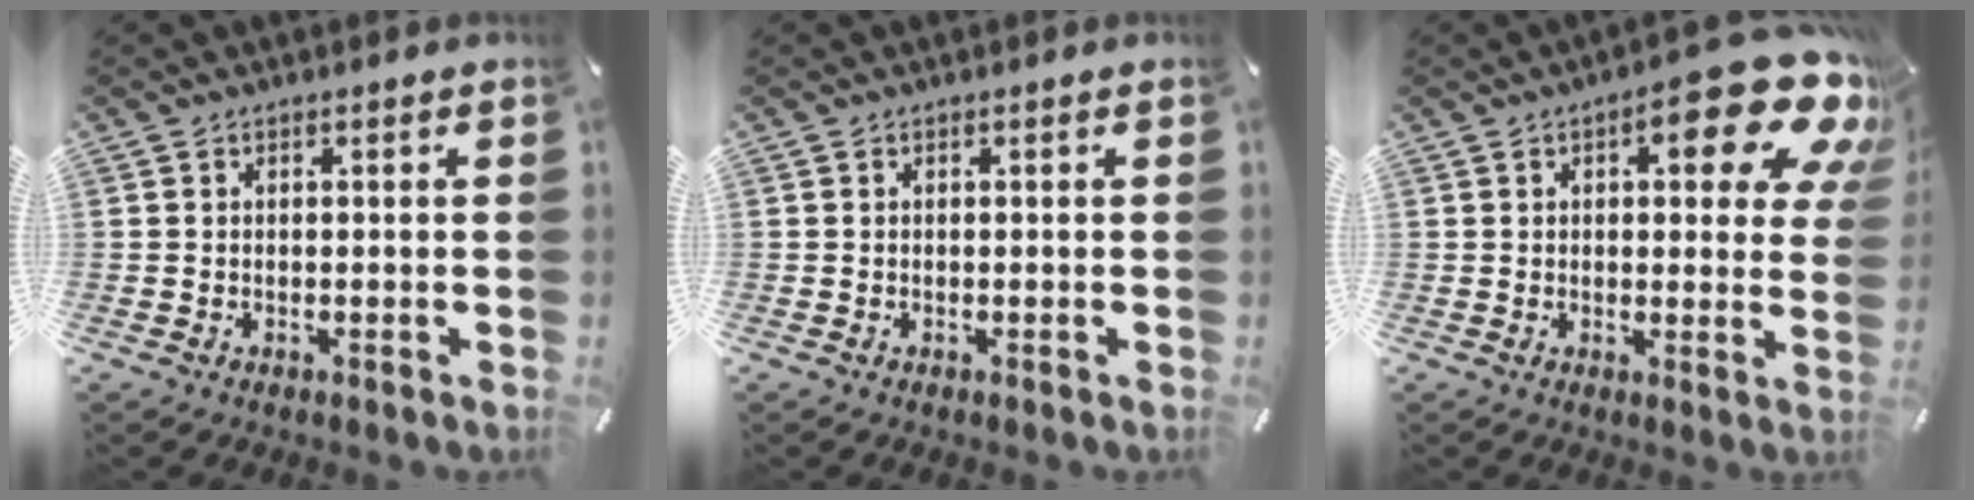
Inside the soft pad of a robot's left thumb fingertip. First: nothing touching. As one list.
[{"total": 0.0}, {"total": 17.4, "force": [7.9, 6.8, 14.0], "torque": [-0.170, -0.047, 0.122]}]